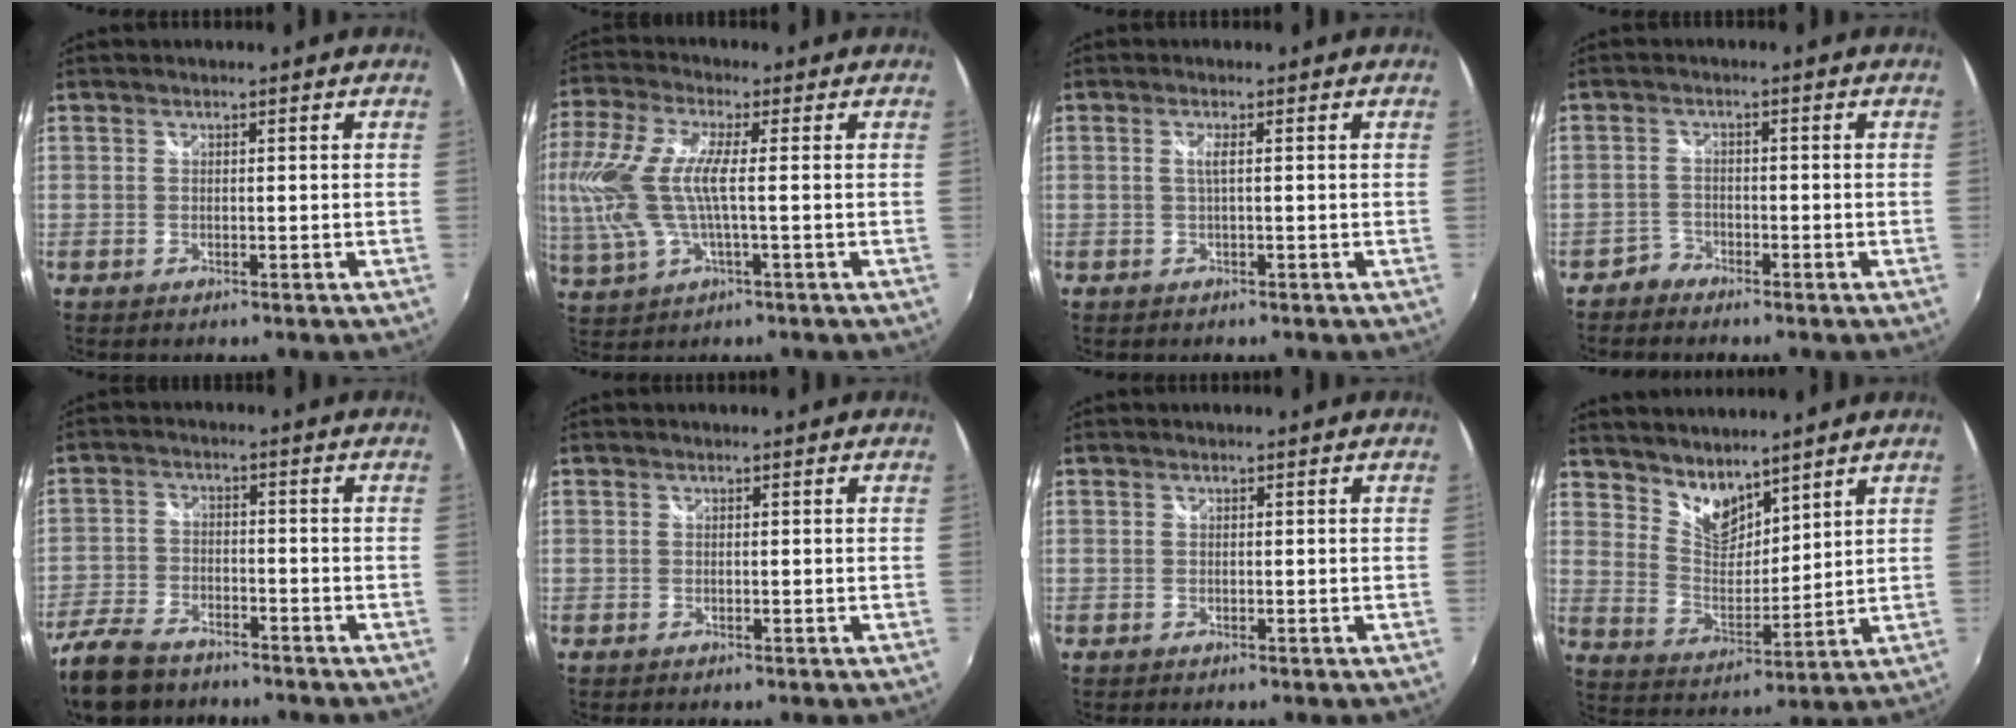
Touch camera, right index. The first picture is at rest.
{"total": 14.5, "force": [-0.2, 4.3, 13.9], "torque": [-0.284, -0.004, 0.000]}
{"total": 1.2, "force": [-0.2, -0.3, 1.1], "torque": [-0.020, 0.000, -0.006]}
{"total": 2.4, "force": [-2.1, 1.1, -0.6], "torque": [0.009, 0.007, -0.041]}
{"total": 11.6, "force": [-9.0, 5.2, 5.1], "torque": [-0.139, -0.018, -0.173]}
{"total": 0.0}
{"total": 0.0}
{"total": 9.0, "force": [7.7, 3.6, 3.1], "torque": [-0.051, 0.000, 0.149]}